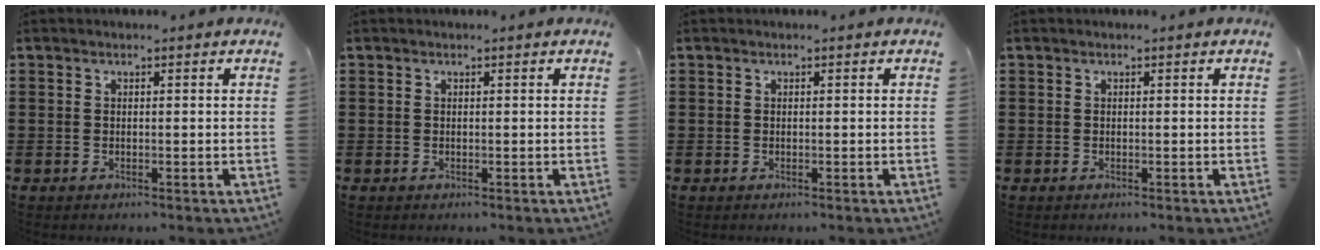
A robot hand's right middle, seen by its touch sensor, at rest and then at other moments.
{"total": 0.0}
{"total": 0.0}
{"total": 0.0}